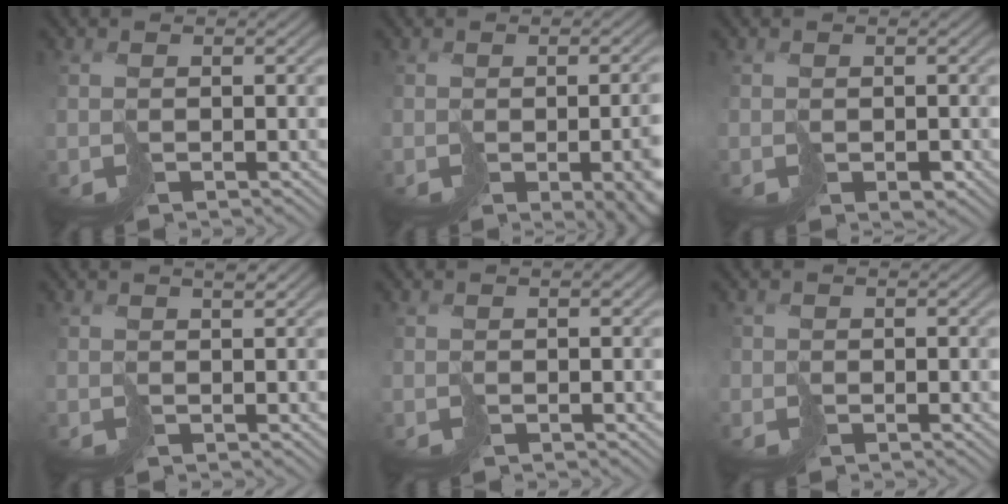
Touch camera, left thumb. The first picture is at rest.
{"total": 9.7, "force": [-3.5, 4.0, 8.1], "torque": [-0.088, -0.032, -0.019]}
{"total": 1.5, "force": [-0.7, 1.1, 0.7], "torque": [-0.008, -0.006, -0.006]}
{"total": 1.3, "force": [0.8, 0.1, 1.0], "torque": [-0.015, 0.005, 0.014]}
{"total": 1.0, "force": [0.2, 0.3, 0.9], "torque": [-0.014, 0.001, 0.005]}
{"total": 1.3, "force": [-0.6, 1.1, -0.2], "torque": [0.007, -0.006, -0.015]}